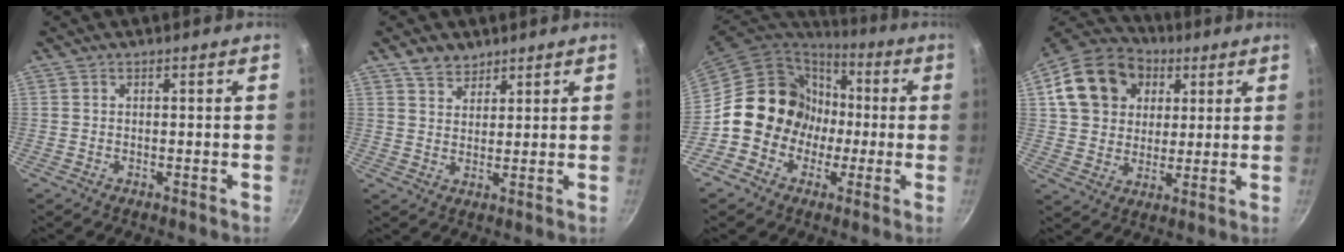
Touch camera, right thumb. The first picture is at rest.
{"total": 4.6, "force": [3.5, 2.8, 1.3], "torque": [-0.006, -0.013, 0.063]}
{"total": 15.9, "force": [-1.3, 14.5, 6.2], "torque": [-0.050, 0.047, -0.022]}
{"total": 17.8, "force": [5.6, 14.2, 9.0], "torque": [-0.148, 0.015, 0.090]}